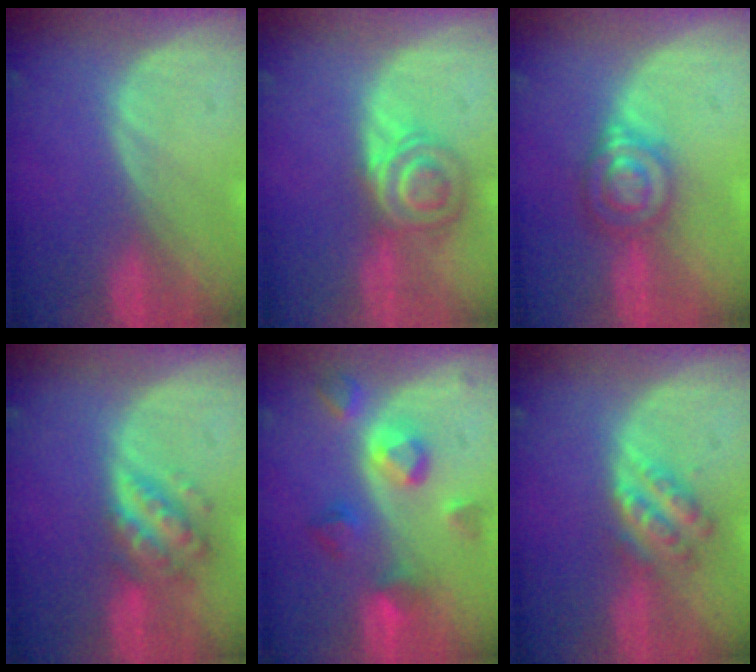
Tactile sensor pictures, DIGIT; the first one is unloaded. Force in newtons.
{"total": 6.9, "press": 5.9, "slide": 3.5}
{"total": 6.5, "press": 5.7, "slide": 3.2}
{"total": 6.3, "press": 5.6, "slide": 2.8}
{"total": 7.4, "press": 6.9, "slide": 2.8}
{"total": 5.4, "press": 4.9, "slide": 2.2}